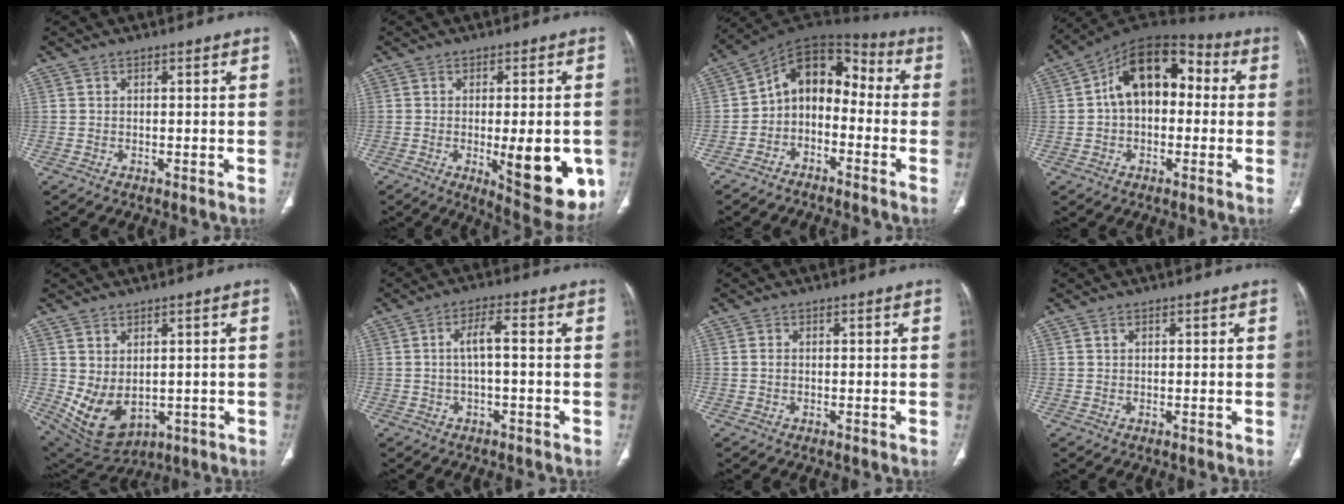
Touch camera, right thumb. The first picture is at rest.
{"total": 15.4, "force": [-3.6, 5.2, 14.1], "torque": [-0.152, -0.019, -0.032]}
{"total": 11.2, "force": [-2.9, 7.8, 7.5], "torque": [-0.085, 0.072, -0.066]}
{"total": 14.7, "force": [1.5, 9.4, 11.1], "torque": [-0.139, 0.044, 0.008]}
{"total": 10.0, "force": [-0.3, 6.6, 7.5], "torque": [-0.124, -0.010, 0.031]}
{"total": 4.5, "force": [0.0, 1.1, 4.3], "torque": [-0.093, 0.015, -0.003]}
{"total": 0.9, "force": [0.0, 0.7, 0.6], "torque": [-0.011, 0.001, -0.001]}
{"total": 0.7, "force": [0.4, 0.4, 0.4], "torque": [-0.007, -0.001, 0.008]}